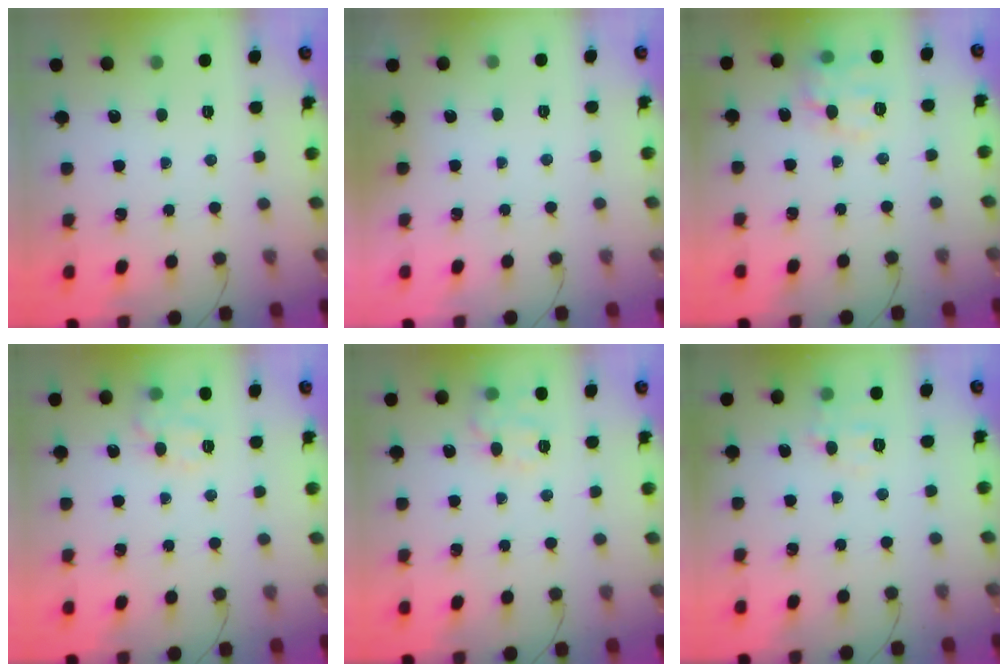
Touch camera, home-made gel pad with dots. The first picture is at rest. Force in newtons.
{"total": 1.9, "press": 1.9, "slide": 0.3}
{"total": 9.4, "press": 9.4, "slide": 0.5}
{"total": 9.6, "press": 9.6, "slide": 1.1}
{"total": 9.6, "press": 9.6, "slide": 1.1}
{"total": 5.4, "press": 5.2, "slide": 1.3}